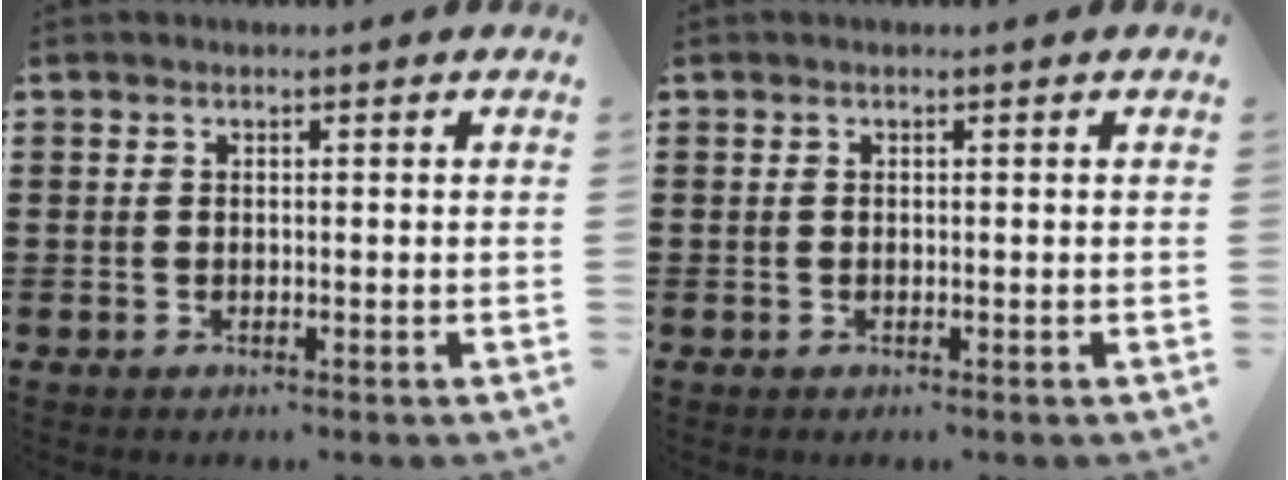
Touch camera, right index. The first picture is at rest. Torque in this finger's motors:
{"motor_torque": [-0.35, 0.91, 0.00, 0.00]}